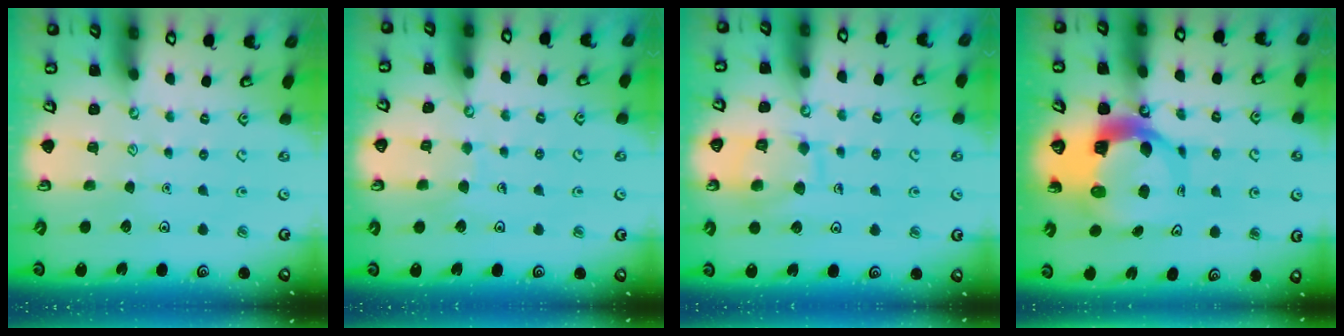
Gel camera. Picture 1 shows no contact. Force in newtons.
{"total": 5.0, "press": 5.0, "slide": 0.4}
{"total": 10.1, "press": 10.1, "slide": 0.1}
{"total": 11.0, "press": 10.8, "slide": 1.6}